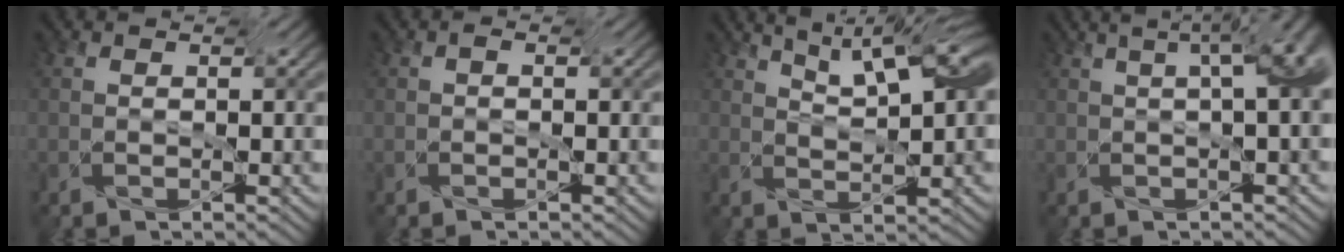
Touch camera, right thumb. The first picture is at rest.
{"total": 1.2, "force": [-0.3, 0.8, 0.9], "torque": [-0.005, 0.002, -0.008]}
{"total": 9.6, "force": [5.7, 2.8, 7.2], "torque": [-0.108, 0.017, 0.081]}
{"total": 11.1, "force": [3.0, 4.1, 9.8], "torque": [-0.078, 0.060, 0.030]}